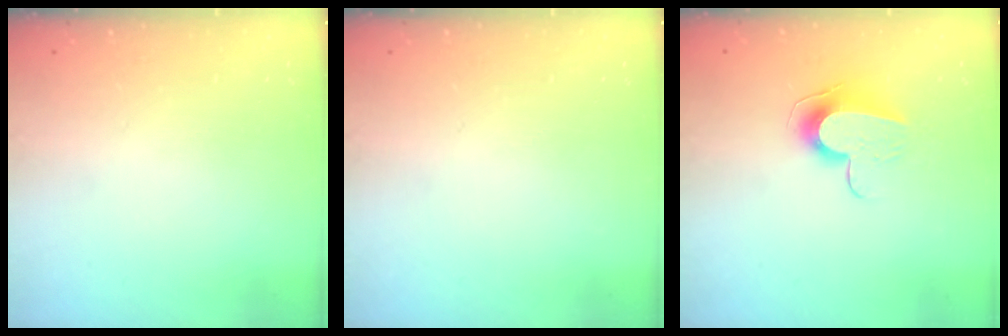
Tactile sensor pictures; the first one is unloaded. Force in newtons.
{"total": 0.0}
{"total": 9.7, "press": 9.6, "slide": 0.8}